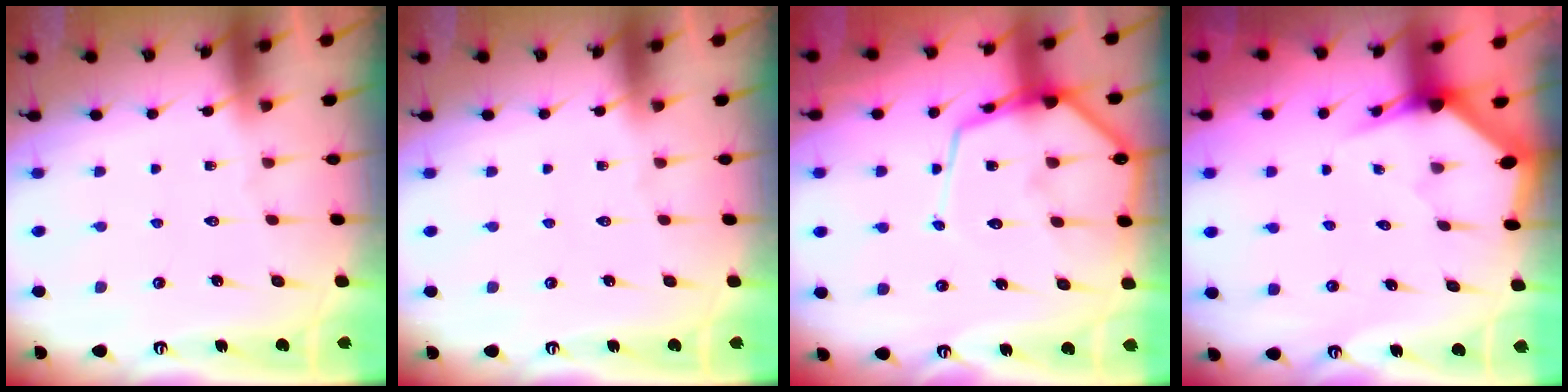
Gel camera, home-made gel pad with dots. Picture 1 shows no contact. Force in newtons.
{"total": 0.0}
{"total": 13.1, "press": 13.0, "slide": 1.3}
{"total": 2.8, "press": 2.8, "slide": 0.1}